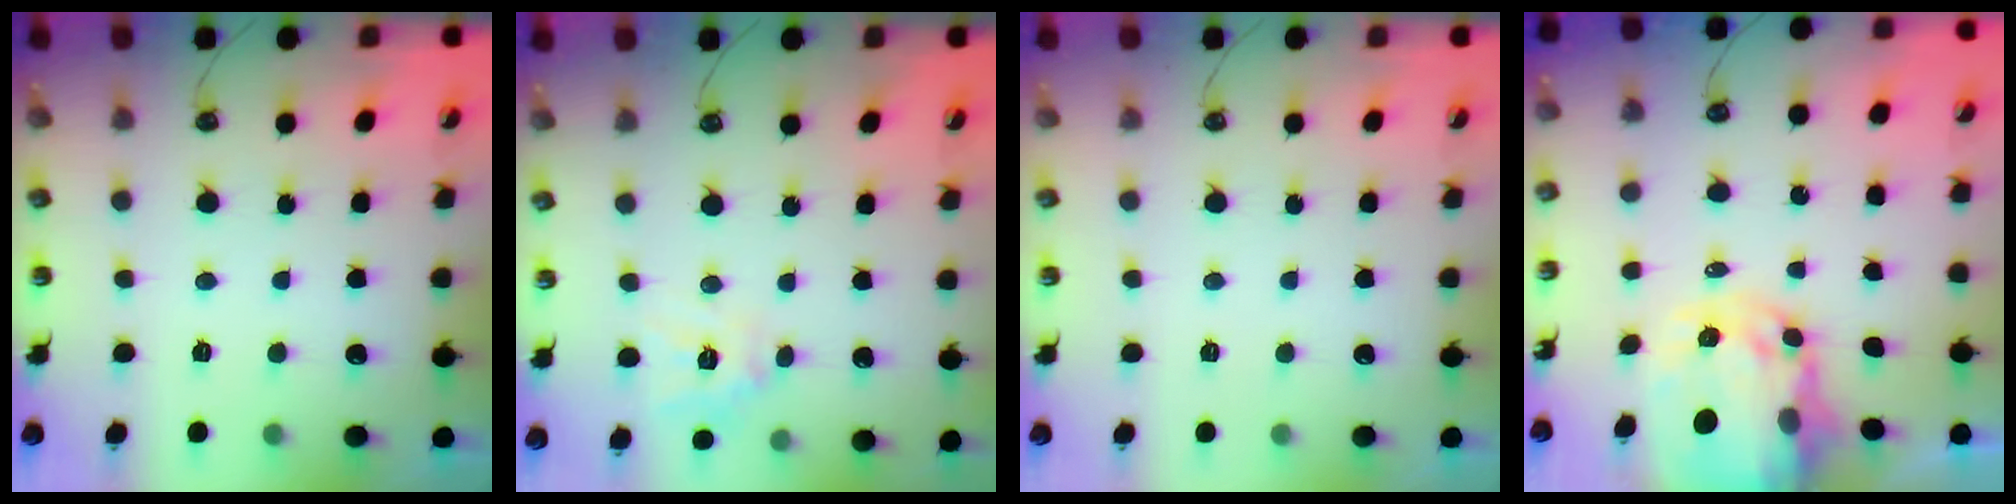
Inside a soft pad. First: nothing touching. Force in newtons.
{"total": 11.0, "press": 10.9, "slide": 0.9}
{"total": 0.0}
{"total": 7.2, "press": 7.2, "slide": 0.6}